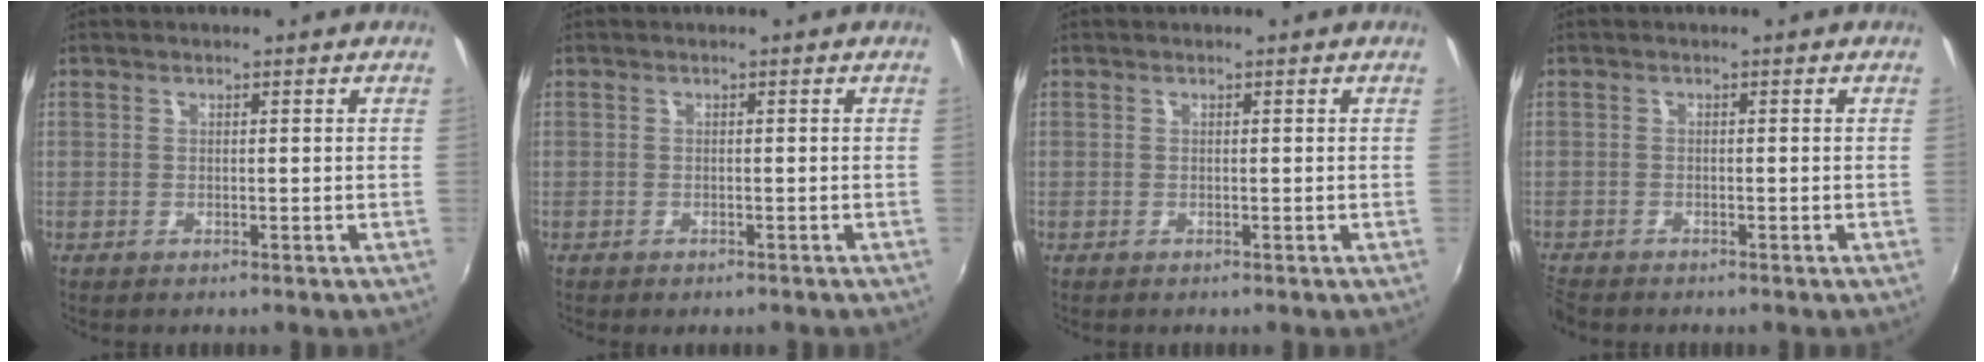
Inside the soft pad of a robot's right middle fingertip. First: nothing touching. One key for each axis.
{"total": 0.9, "fx": -0.7, "fy": 0.5, "fz": 0.2, "tx": -0.007, "ty": 0.000, "tz": -0.010}
{"total": 0.0}
{"total": 2.6, "fx": -2.5, "fy": 0.7, "fz": 0.5, "tx": -0.022, "ty": -0.015, "tz": -0.052}